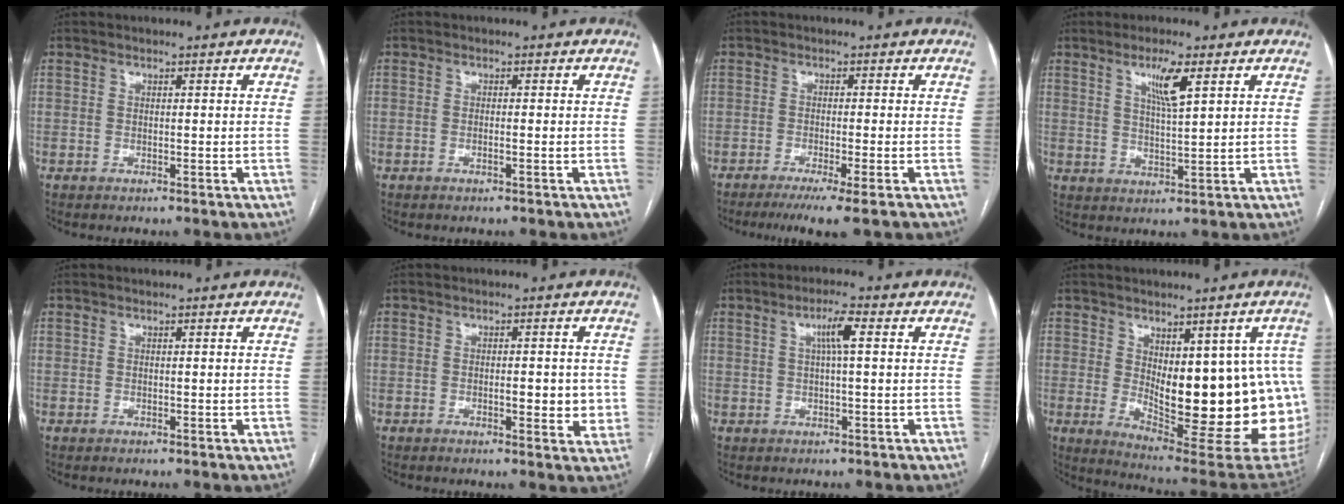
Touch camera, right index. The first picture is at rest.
{"total": 0.7, "force": [-0.2, 0.0, 0.7], "torque": [-0.015, 0.002, 0.000]}
{"total": 6.2, "force": [-4.3, -0.5, 4.4], "torque": [-0.061, -0.014, -0.067]}
{"total": 5.5, "force": [2.8, 0.3, 4.8], "torque": [-0.086, -0.004, 0.051]}
{"total": 0.0}
{"total": 4.4, "force": [-0.3, 1.7, 4.0], "torque": [-0.055, -0.002, -0.001]}
{"total": 3.9, "force": [1.1, 0.2, 3.7], "torque": [-0.068, 0.008, 0.019]}
{"total": 21.5, "force": [-0.8, 7.2, 20.2], "torque": [-0.187, -0.004, 0.024]}